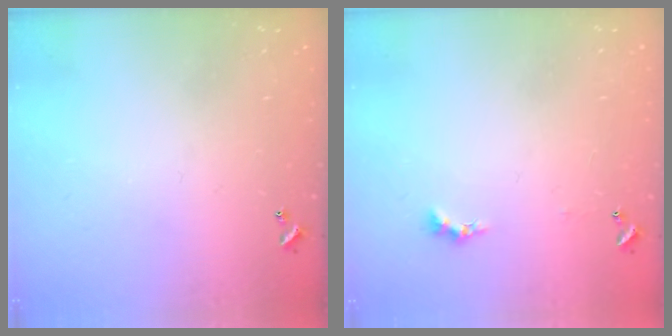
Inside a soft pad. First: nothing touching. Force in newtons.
{"total": 0.6, "press": 0.4, "slide": 0.5}